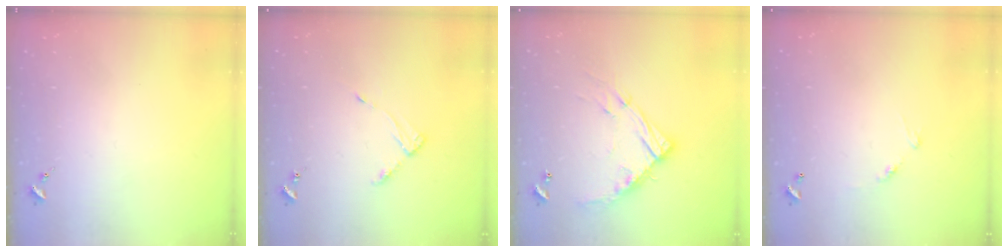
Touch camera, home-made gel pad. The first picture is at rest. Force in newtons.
{"total": 4.9, "press": 4.8, "slide": 0.6}
{"total": 13.8, "press": 13.8, "slide": 1.0}
{"total": 7.0, "press": 7.0, "slide": 0.5}